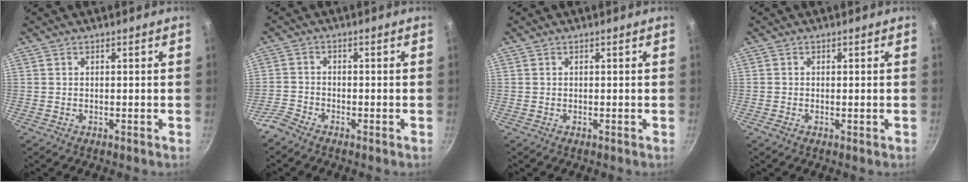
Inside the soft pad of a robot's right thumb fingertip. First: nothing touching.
{"total": 3.0, "force": [-2.7, 1.1, 0.8], "torque": [-0.025, 0.019, -0.062]}
{"total": 0.0}
{"total": 0.8, "force": [-0.2, 0.3, 0.7], "torque": [-0.012, 0.000, -0.006]}